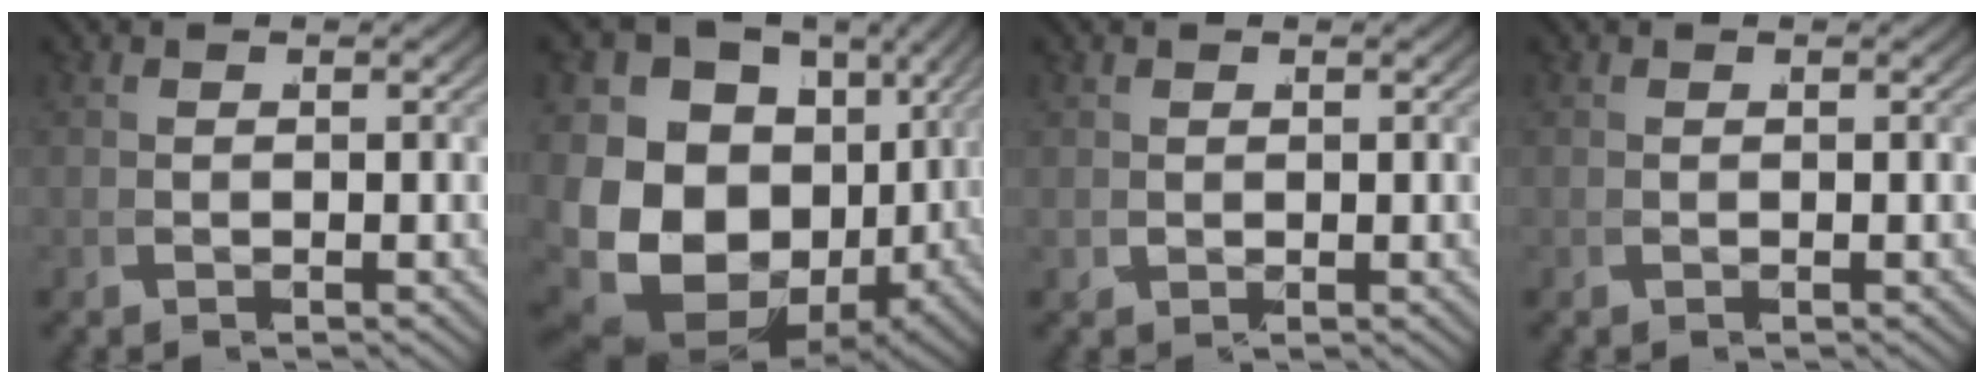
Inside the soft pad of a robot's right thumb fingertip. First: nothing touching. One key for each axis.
{"total": 19.8, "fx": -0.2, "fy": 15.2, "fz": 12.7, "tx": -0.258, "ty": -0.070, "tz": 0.018}
{"total": 1.5, "fx": 0.5, "fy": 1.4, "fz": 0.5, "tx": -0.022, "ty": -0.001, "tz": 0.011}
{"total": 0.0}